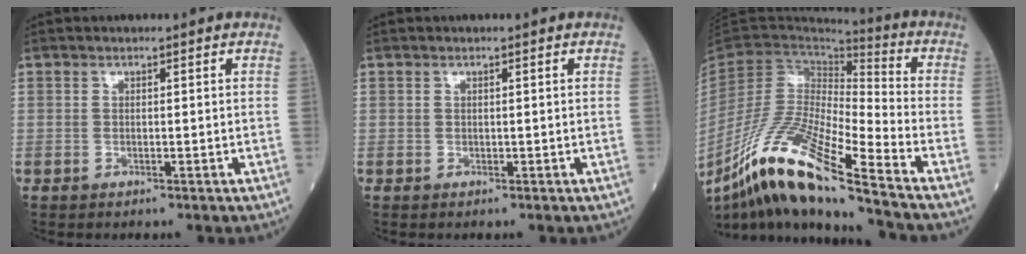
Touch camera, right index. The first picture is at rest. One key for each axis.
{"total": 0.0}
{"total": 18.9, "fx": -12.7, "fy": 0.8, "fz": 13.9, "tx": -0.284, "ty": -0.033, "tz": -0.234}